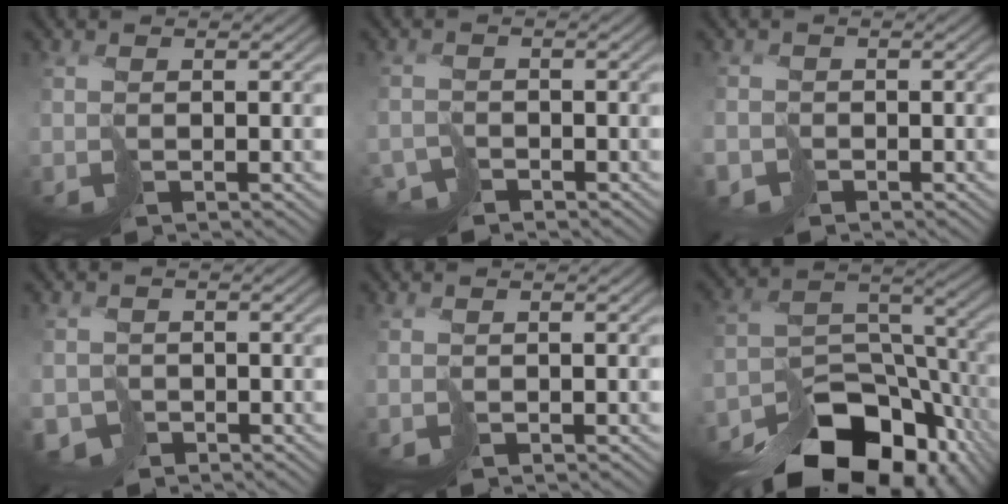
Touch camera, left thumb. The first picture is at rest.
{"total": 2.7, "force": [-2.6, 0.7, -0.4], "torque": [0.020, -0.009, -0.054]}
{"total": 1.9, "force": [-1.5, 0.9, -0.6], "torque": [0.025, -0.006, -0.035]}
{"total": 2.4, "force": [-1.7, 1.7, 0.3], "torque": [0.001, -0.007, -0.033]}
{"total": 0.0}
{"total": 14.2, "force": [-10.6, 6.7, 6.5], "torque": [-0.115, -0.021, -0.152]}